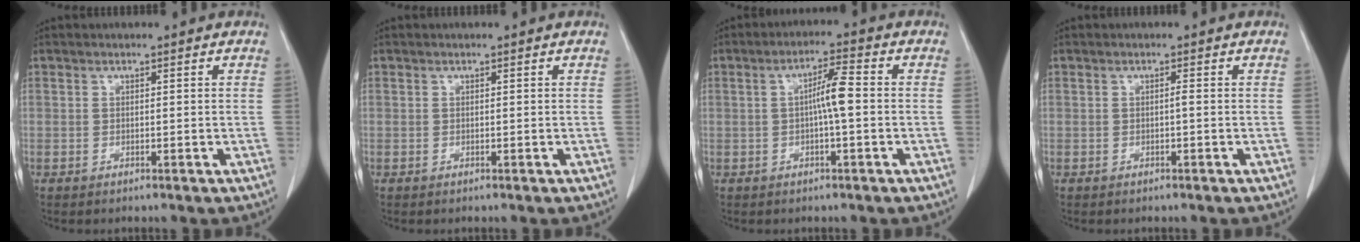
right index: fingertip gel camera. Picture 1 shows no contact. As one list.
[{"total": 0.0}, {"total": 4.7, "force": [-0.3, 0.2, 4.7], "torque": [-0.083, 0.010, -0.004]}, {"total": 0.9, "force": [-0.2, 0.0, 0.9], "torque": [-0.016, 0.001, -0.003]}]